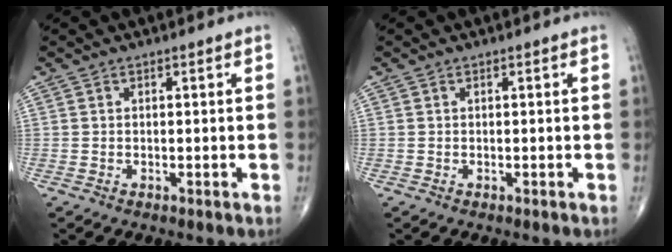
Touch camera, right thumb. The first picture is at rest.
{"total": 0.0}